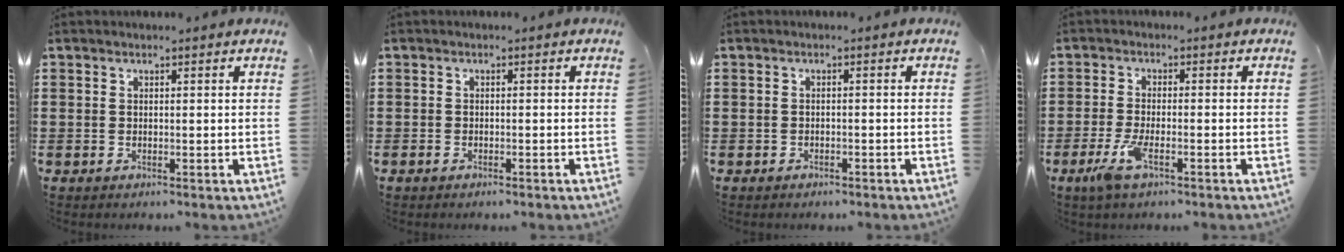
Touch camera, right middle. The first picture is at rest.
{"total": 0.6, "force": [-0.5, 0.2, 0.3], "torque": [-0.006, -0.002, -0.010]}
{"total": 0.9, "force": [-0.8, 0.4, 0.0], "torque": [-0.002, 0.002, -0.019]}
{"total": 4.3, "force": [-2.0, 1.0, 3.7], "torque": [-0.088, -0.011, -0.041]}